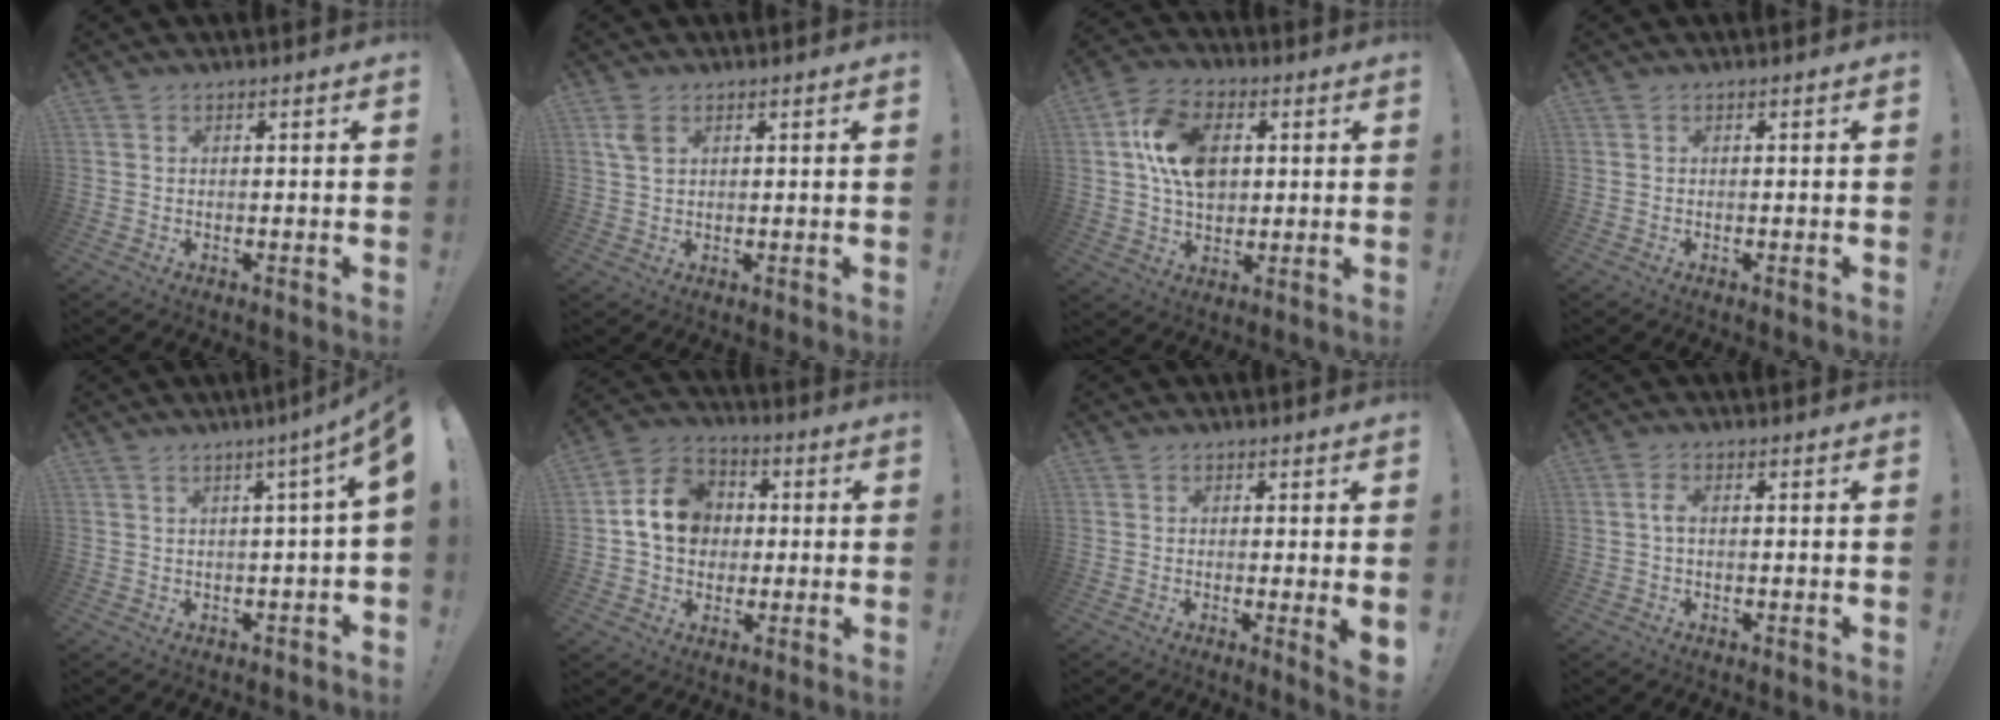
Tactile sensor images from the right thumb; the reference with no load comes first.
{"total": 3.8, "force": [1.8, 2.1, 2.5], "torque": [-0.038, -0.005, 0.032]}
{"total": 15.0, "force": [2.9, 10.5, 10.3], "torque": [-0.166, 0.011, 0.056]}
{"total": 0.0}
{"total": 4.9, "force": [1.0, -0.7, 4.7], "torque": [-0.075, -0.016, 0.014]}
{"total": 13.7, "force": [1.4, 11.6, 7.2], "torque": [-0.099, 0.010, 0.035]}
{"total": 3.8, "force": [0.4, 0.3, 3.8], "torque": [-0.040, -0.014, 0.009]}
{"total": 2.6, "force": [-0.2, 1.1, 2.3], "torque": [-0.042, 0.008, -0.005]}